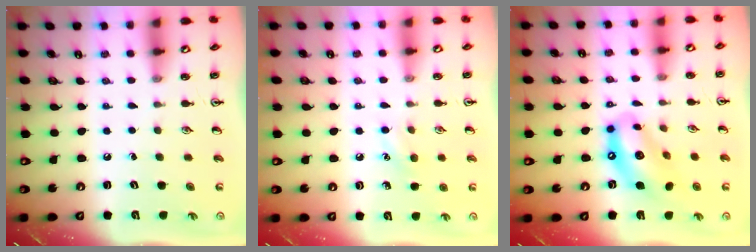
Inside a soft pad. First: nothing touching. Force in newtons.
{"total": 6.4, "press": 6.2, "slide": 1.9}
{"total": 13.6, "press": 12.8, "slide": 4.6}